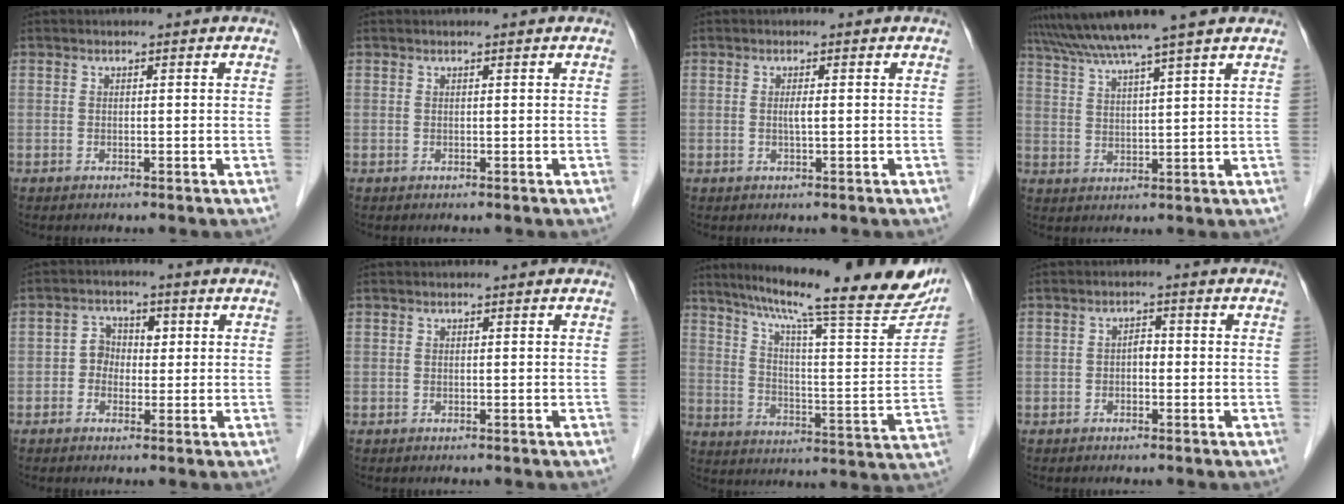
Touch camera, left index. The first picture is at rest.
{"total": 0.0}
{"total": 1.2, "force": [0.0, 0.0, 1.2], "torque": [-0.028, -0.001, 0.000]}
{"total": 10.9, "force": [9.2, -1.4, 5.6], "torque": [-0.102, 0.026, 0.145]}
{"total": 3.4, "force": [-0.2, 3.1, 1.5], "torque": [-0.023, 0.015, -0.009]}
{"total": 0.0}
{"total": 27.3, "force": [22.1, 2.7, 15.7], "torque": [-0.242, -0.033, 0.293]}
{"total": 1.7, "force": [-0.4, 1.0, 1.3], "torque": [-0.017, 0.008, -0.010]}